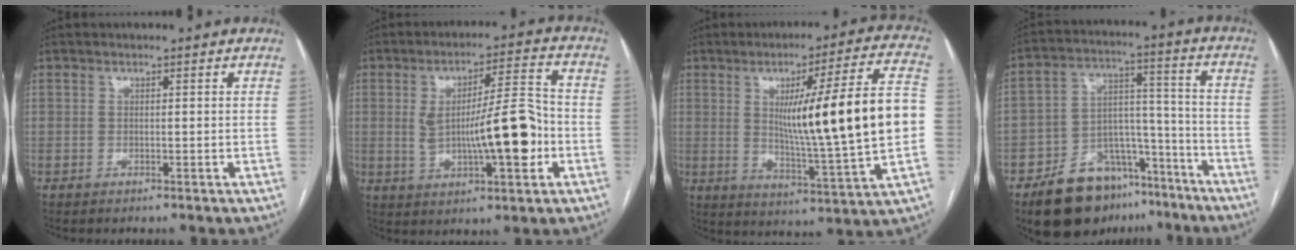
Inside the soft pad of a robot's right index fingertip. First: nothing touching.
{"total": 12.7, "force": [-1.6, 2.3, 12.3], "torque": [-0.206, 0.014, -0.019]}
{"total": 20.7, "force": [1.1, -0.1, 20.7], "torque": [-0.309, 0.001, 0.013]}
{"total": 15.5, "force": [-10.7, 8.9, 6.8], "torque": [-0.090, 0.054, -0.167]}